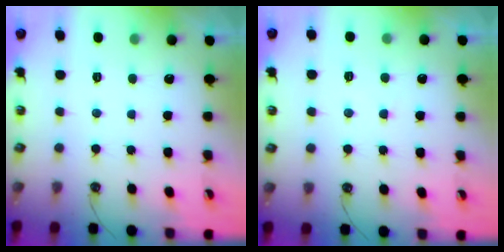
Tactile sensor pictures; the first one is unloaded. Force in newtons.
{"total": 7.6, "press": 7.5, "slide": 0.4}